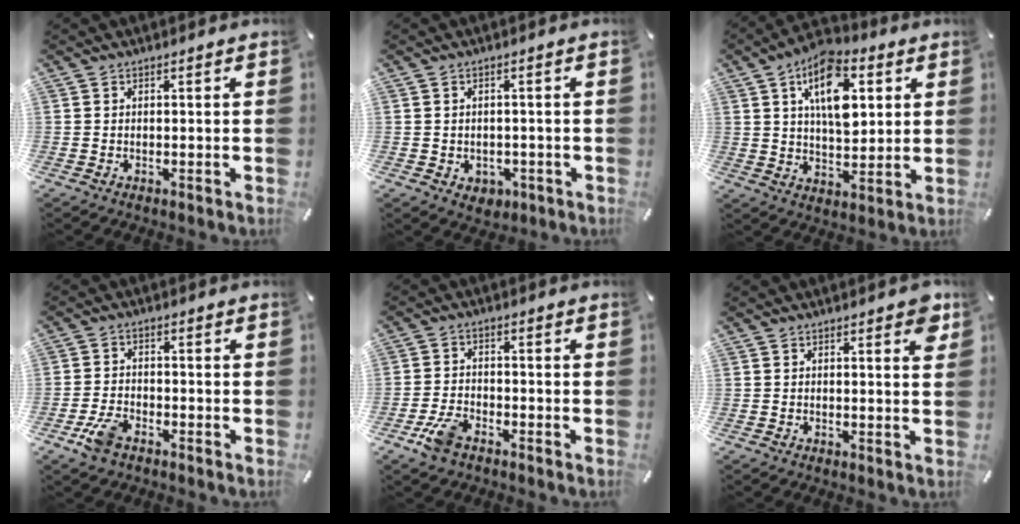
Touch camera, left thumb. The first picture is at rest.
{"total": 3.0, "force": [-0.7, 2.8, 1.1], "torque": [-0.004, -0.002, -0.015]}
{"total": 14.7, "force": [5.4, 8.4, 10.8], "torque": [-0.174, -0.008, 0.093]}
{"total": 5.5, "force": [-3.3, 2.9, 3.2], "torque": [-0.083, 0.009, -0.067]}
{"total": 5.8, "force": [-3.6, 3.0, 3.4], "torque": [-0.083, 0.012, -0.072]}
{"total": 3.5, "force": [2.0, 1.2, 2.7], "torque": [-0.026, -0.011, 0.027]}